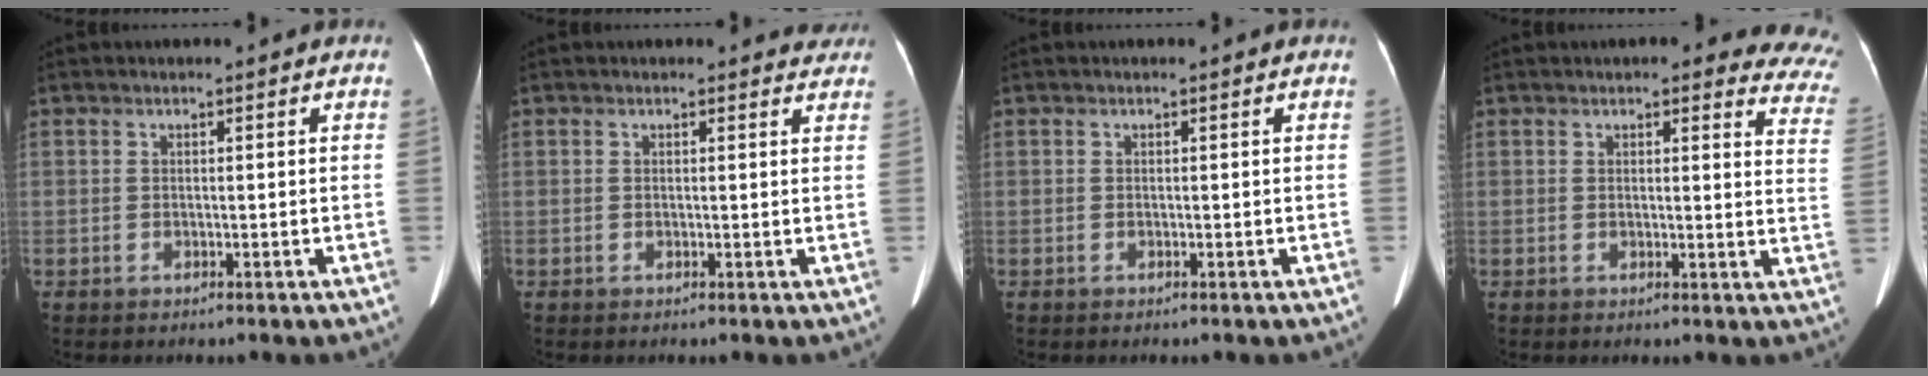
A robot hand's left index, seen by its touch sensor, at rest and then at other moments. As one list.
[{"total": 3.1, "force": [2.8, 1.2, 0.0], "torque": [0.011, -0.011, 0.006]}, {"total": 0.0}, {"total": 14.6, "force": [12.7, 3.5, 6.3], "torque": [-0.032, -0.032, 0.107]}]